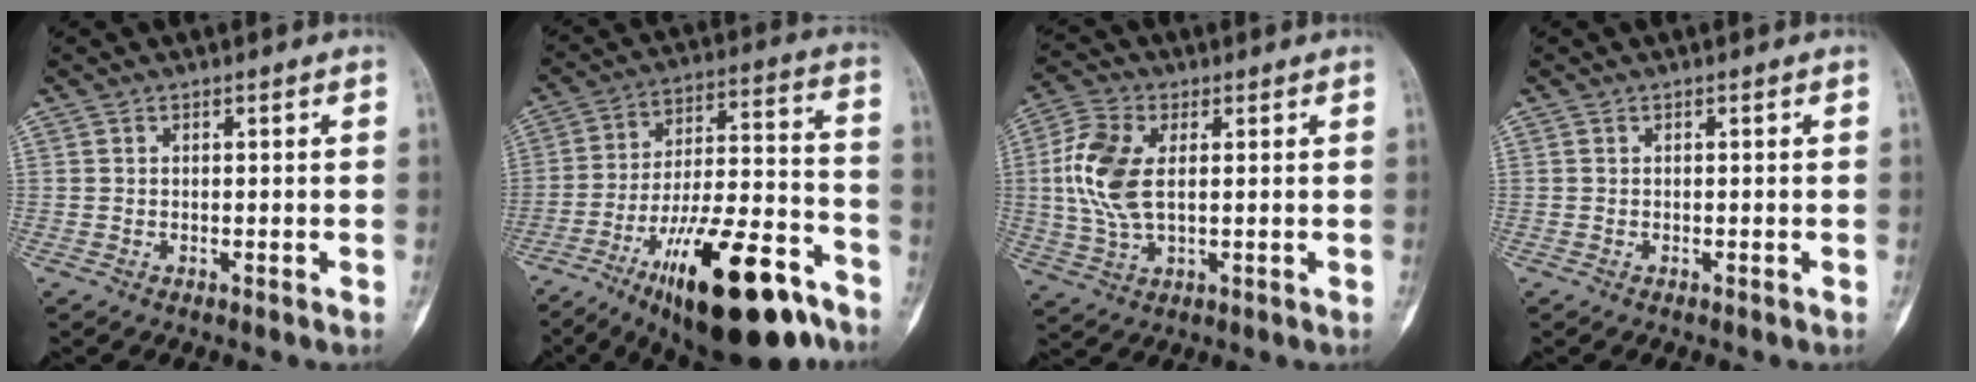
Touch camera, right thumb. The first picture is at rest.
{"total": 25.9, "force": [-15.2, 8.5, 19.2], "torque": [-0.275, 0.079, -0.240]}
{"total": 10.7, "force": [1.3, 5.8, 8.8], "torque": [-0.200, 0.004, 0.025]}
{"total": 0.0}